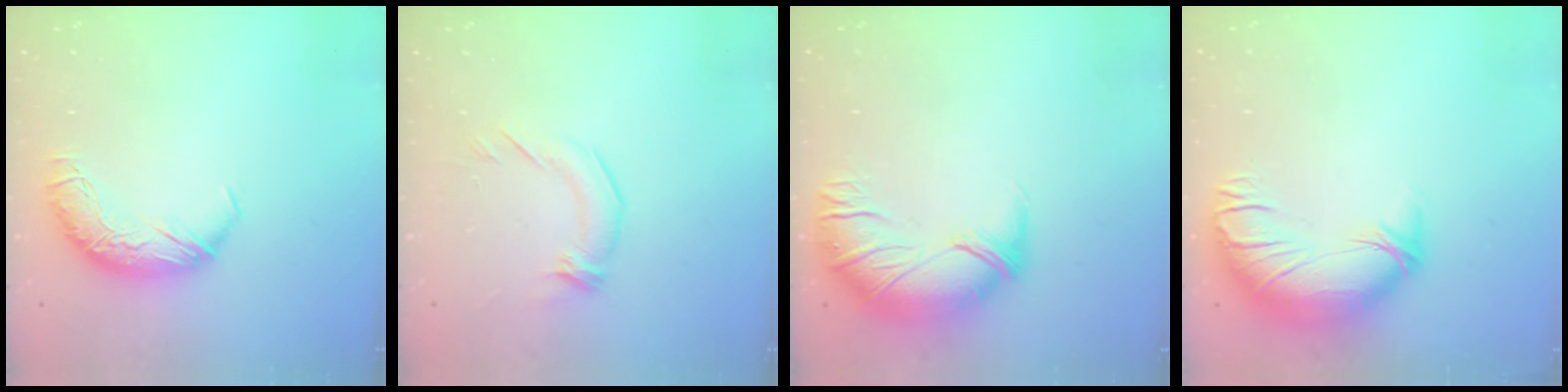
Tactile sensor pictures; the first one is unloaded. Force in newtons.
{"total": 2.7, "press": 1.7, "slide": 2.1}
{"total": 2.7, "press": 0.8, "slide": 2.6}
{"total": 3.7, "press": 2.0, "slide": 3.1}